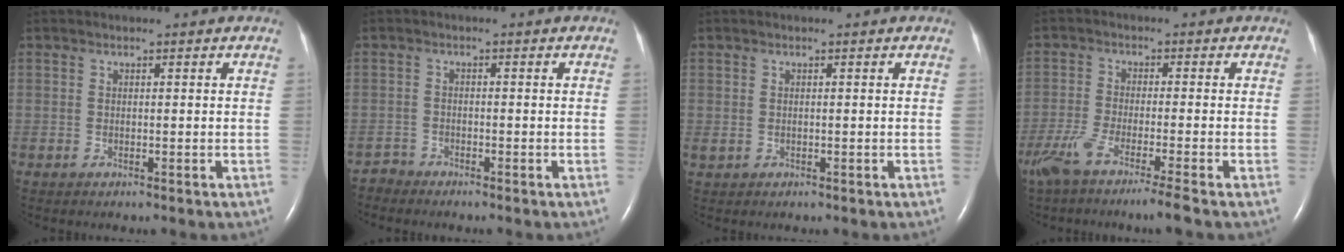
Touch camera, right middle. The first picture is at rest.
{"total": 1.7, "force": [-1.4, 0.1, -0.8], "torque": [0.022, -0.006, -0.032]}
{"total": 0.7, "force": [0.0, 0.6, 0.4], "torque": [-0.013, 0.000, 0.007]}
{"total": 8.1, "force": [-5.8, -0.6, 5.6], "torque": [-0.100, -0.023, -0.104]}